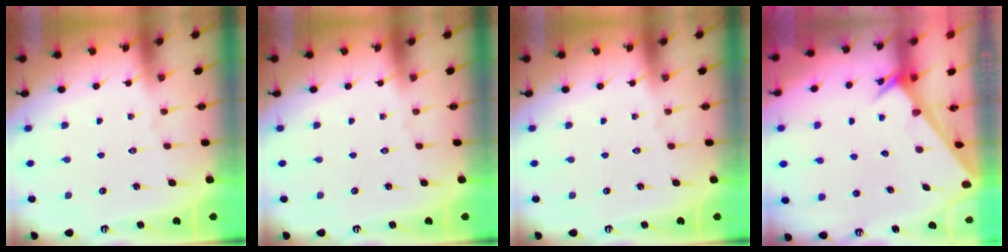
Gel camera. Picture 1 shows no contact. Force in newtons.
{"total": 0.0}
{"total": 0.0}
{"total": 2.1, "press": 2.1, "slide": 0.1}